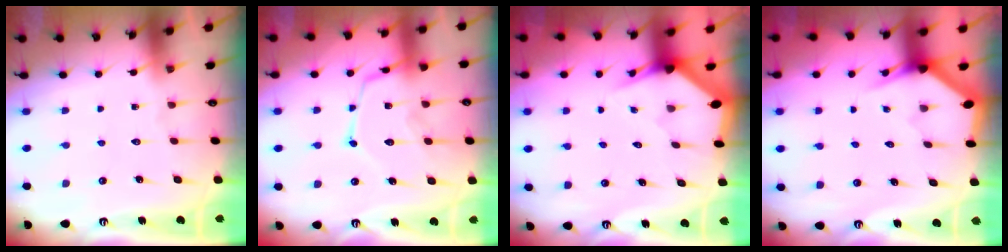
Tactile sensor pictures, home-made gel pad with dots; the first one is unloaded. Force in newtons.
{"total": 15.3, "press": 15.3, "slide": 1.3}
{"total": 3.0, "press": 3.0, "slide": 0.2}
{"total": 3.1, "press": 3.1, "slide": 0.2}